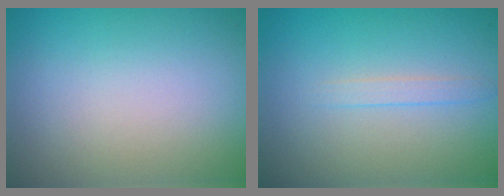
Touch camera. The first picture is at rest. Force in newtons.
{"total": 1.1, "press": 1.0, "slide": 0.1}